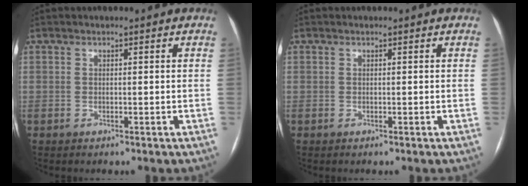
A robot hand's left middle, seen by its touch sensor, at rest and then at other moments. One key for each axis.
{"total": 0.0}